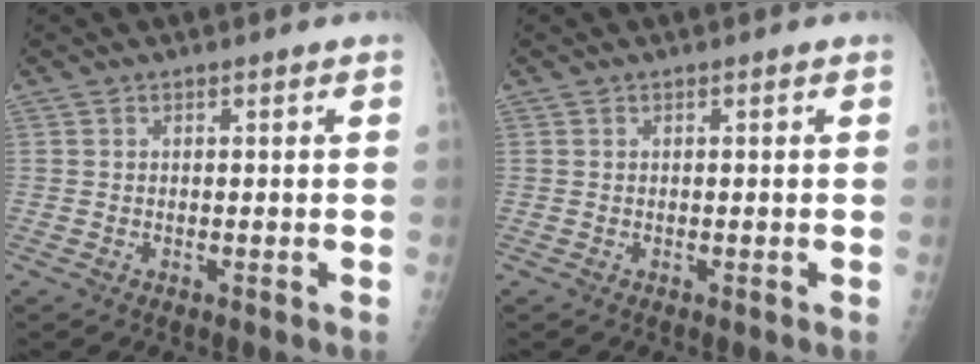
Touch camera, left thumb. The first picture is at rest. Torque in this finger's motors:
{"motor_torque": [0.00, 0.00, 0.00, -0.02, 0.00]}